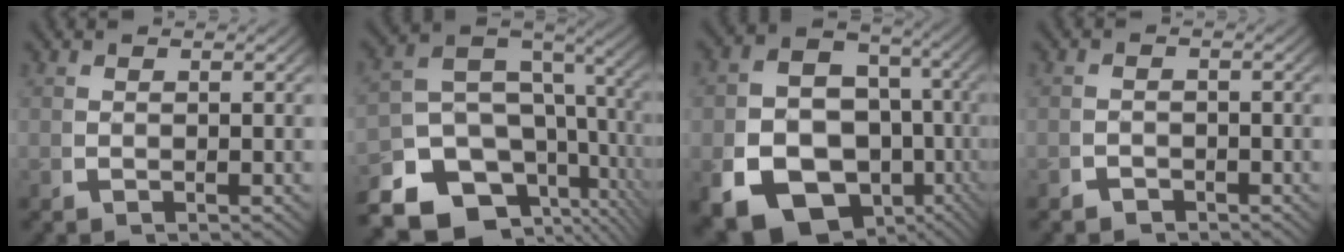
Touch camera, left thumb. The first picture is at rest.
{"total": 14.0, "force": [-4.1, 10.2, 8.7], "torque": [-0.151, -0.039, -0.059]}
{"total": 19.2, "force": [-6.4, 14.7, 10.6], "torque": [-0.230, -0.083, -0.085]}
{"total": 1.9, "force": [-1.6, 0.9, 0.2], "torque": [0.001, -0.008, -0.027]}